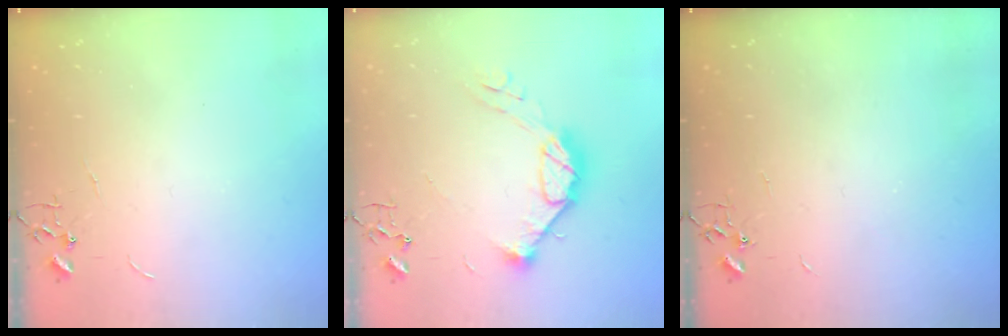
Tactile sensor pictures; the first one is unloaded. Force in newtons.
{"total": 11.7, "press": 11.7, "slide": 0.4}
{"total": 2.3, "press": 2.3, "slide": 0.4}